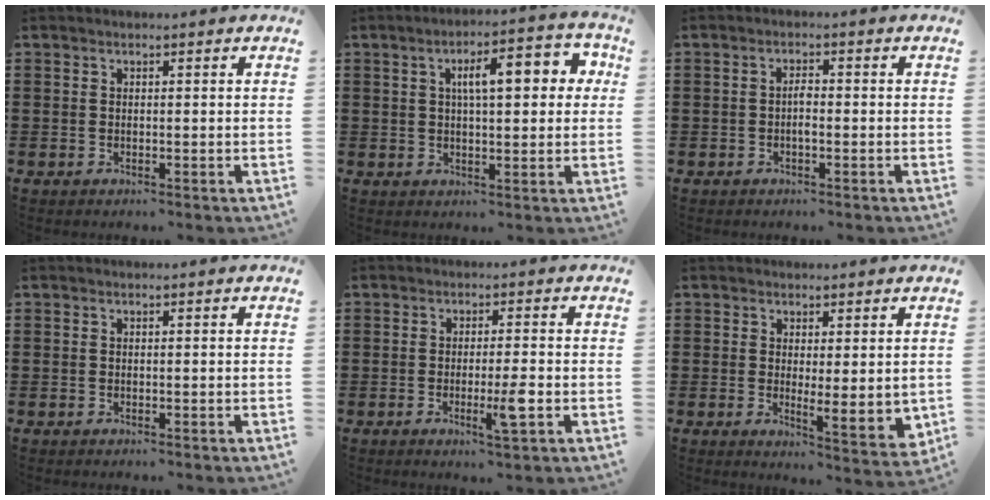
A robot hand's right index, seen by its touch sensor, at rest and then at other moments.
{"total": 8.1, "force": [2.0, 2.9, 7.2], "torque": [-0.113, 0.000, 0.024]}
{"total": 1.8, "force": [-0.5, 0.5, 1.6], "torque": [-0.032, 0.002, -0.010]}
{"total": 0.0}
{"total": 4.8, "force": [-1.5, 0.3, 4.5], "torque": [-0.080, -0.013, -0.027]}
{"total": 3.0, "force": [1.3, 0.8, 2.6], "torque": [-0.046, -0.009, 0.023]}